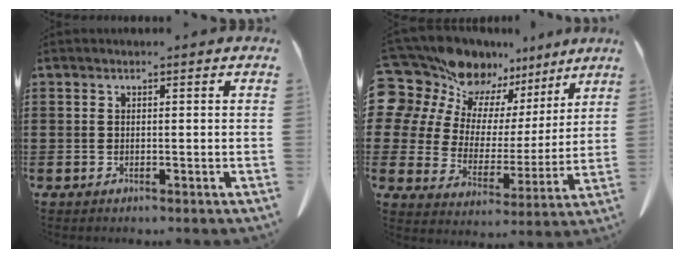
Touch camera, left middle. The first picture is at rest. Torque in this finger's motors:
{"motor_torque": [0.38, 0.26, 0.09, 0.00]}